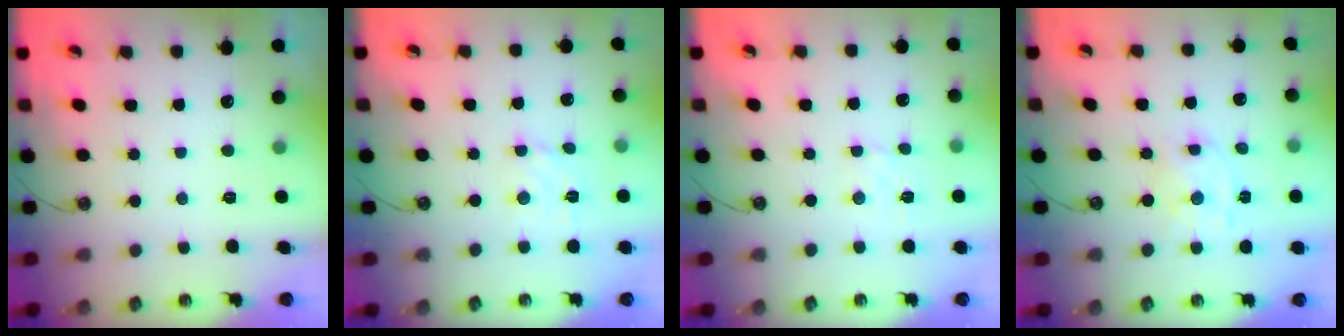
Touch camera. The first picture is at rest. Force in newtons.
{"total": 2.9, "press": 2.8, "slide": 0.2}
{"total": 2.5, "press": 2.4, "slide": 0.5}
{"total": 5.7, "press": 5.7, "slide": 0.4}